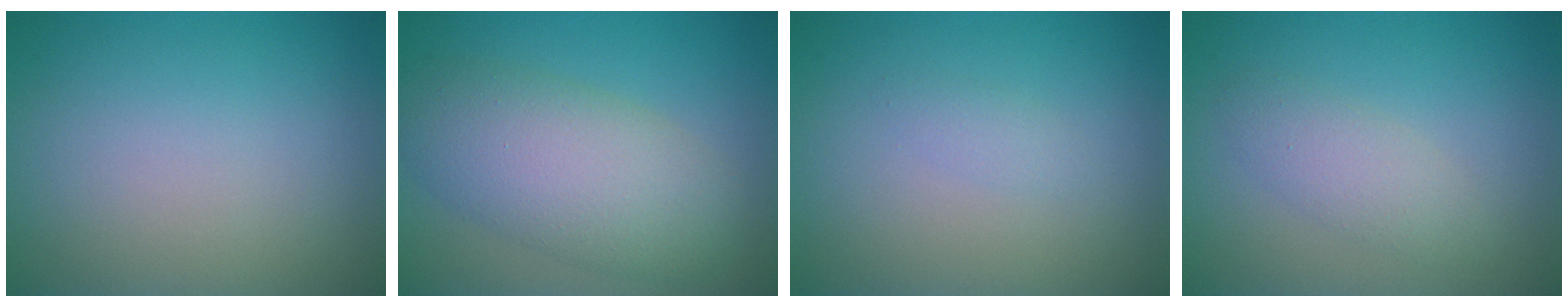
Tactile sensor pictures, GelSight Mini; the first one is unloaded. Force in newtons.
{"total": 7.3, "press": 7.3, "slide": 0.4}
{"total": 0.9, "press": 0.9, "slide": 0.1}
{"total": 2.3, "press": 2.3, "slide": 0.0}